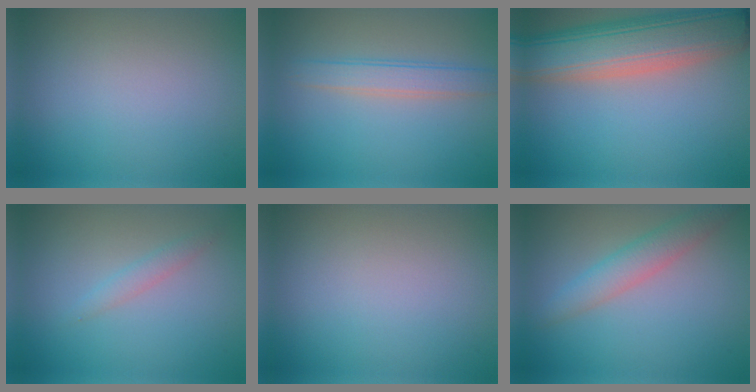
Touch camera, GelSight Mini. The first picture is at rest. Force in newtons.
{"total": 2.7, "press": 2.7, "slide": 0.0}
{"total": 10.5, "press": 10.4, "slide": 0.8}
{"total": 1.2, "press": 1.2, "slide": 0.0}
{"total": 0.0}
{"total": 2.4, "press": 2.4, "slide": 0.2}